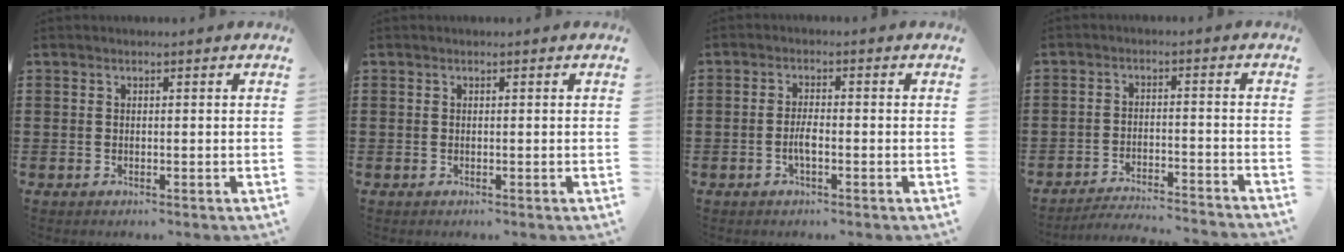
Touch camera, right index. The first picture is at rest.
{"total": 0.0}
{"total": 2.7, "force": [-0.8, 0.7, 2.5], "torque": [-0.059, -0.004, -0.018]}
{"total": 3.4, "force": [-3.4, -0.1, 0.7], "torque": [-0.017, 0.000, -0.071]}